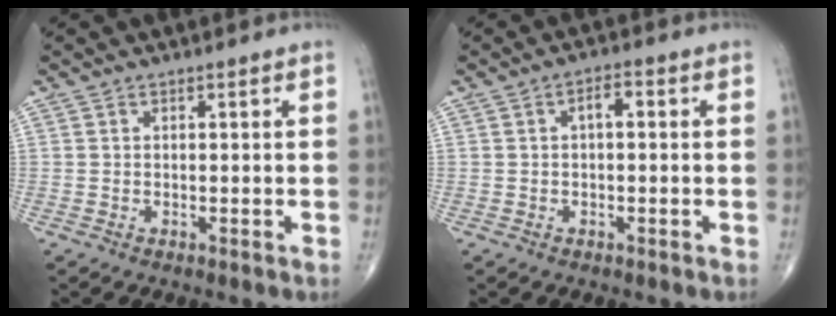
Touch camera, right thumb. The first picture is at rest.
{"total": 2.7, "force": [0.3, 1.2, 2.4], "torque": [-0.033, 0.011, -0.001]}